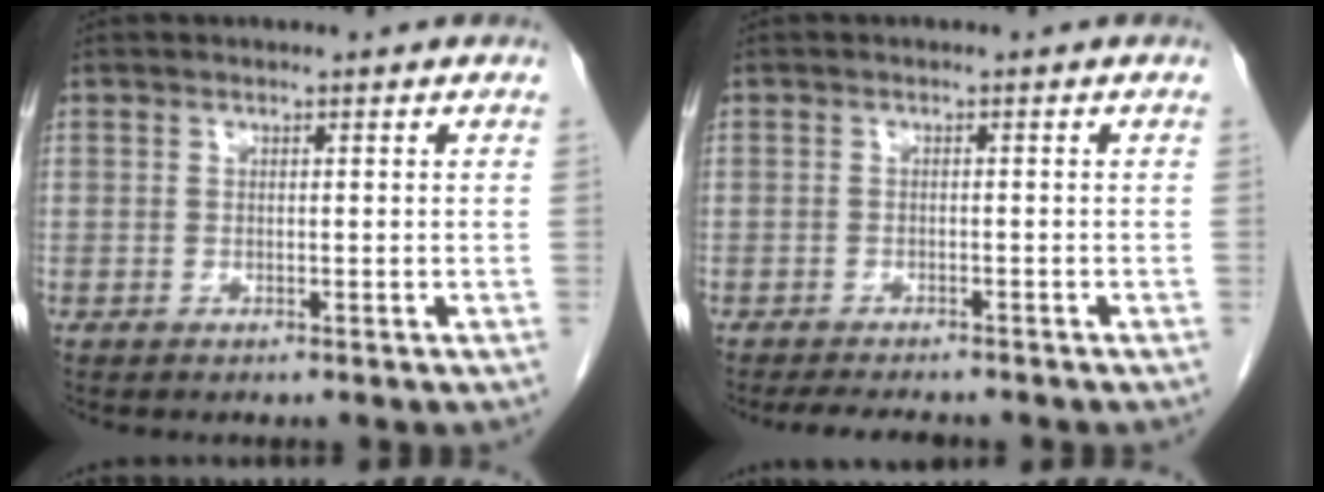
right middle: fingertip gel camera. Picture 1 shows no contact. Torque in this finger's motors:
{"motor_torque": [0.03, -0.02, -0.01, 0.00]}